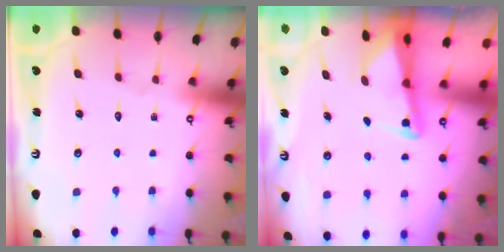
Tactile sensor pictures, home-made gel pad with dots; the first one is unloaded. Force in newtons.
{"total": 2.4, "press": 2.4, "slide": 0.3}